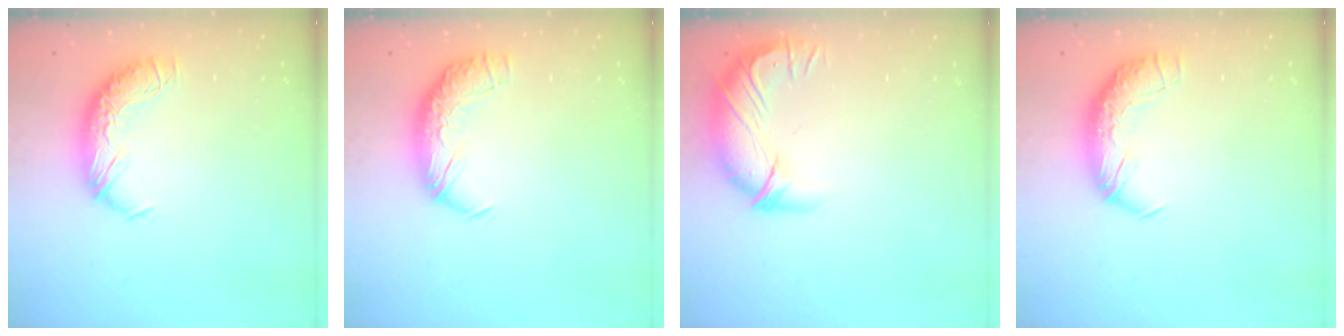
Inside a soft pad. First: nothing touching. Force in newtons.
{"total": 2.4, "press": 0.9, "slide": 2.2}
{"total": 2.9, "press": 0.1, "slide": 2.9}
{"total": 2.3, "press": 1.0, "slide": 2.1}